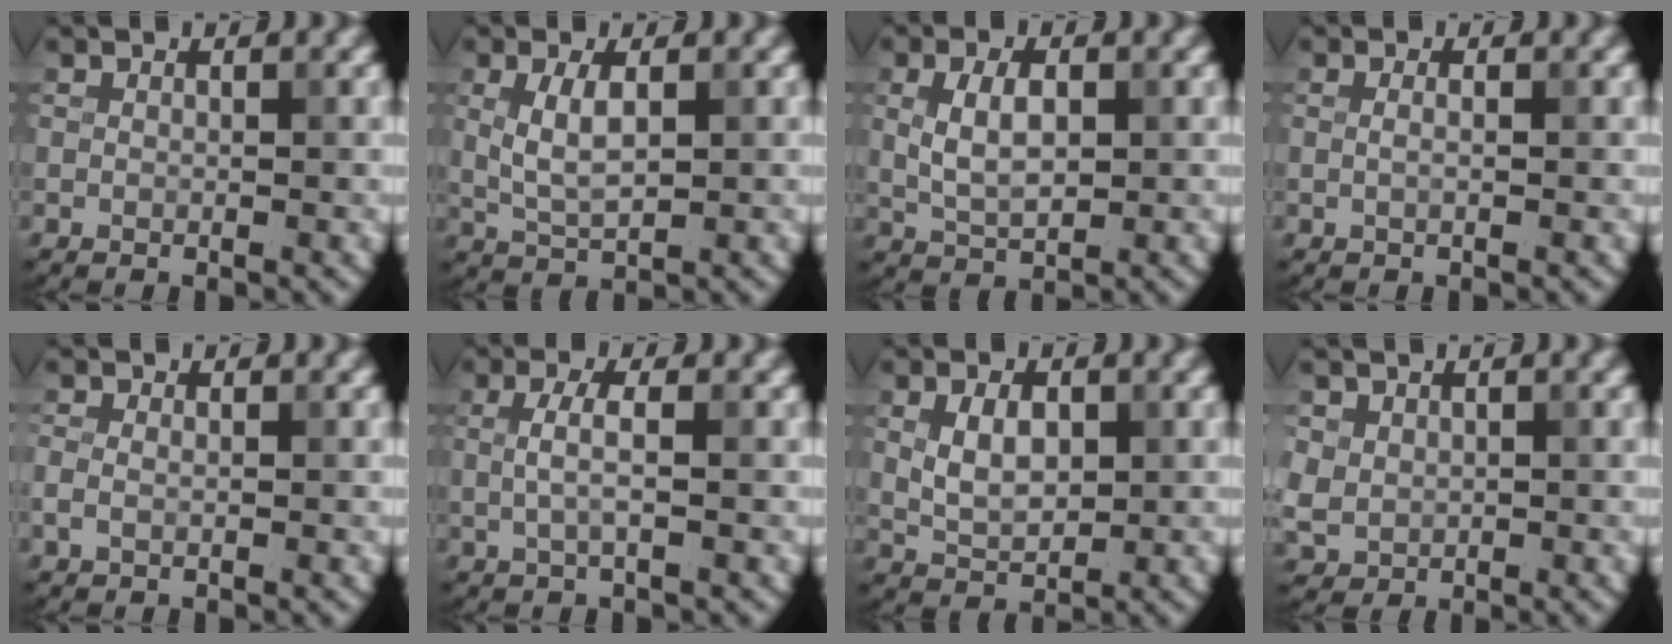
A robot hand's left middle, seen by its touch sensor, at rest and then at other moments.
{"total": 3.2, "force": [0.6, 1.3, 2.8], "torque": [-0.063, 0.000, 0.013]}
{"total": 3.6, "force": [0.5, 2.0, 3.0], "torque": [-0.066, 0.000, 0.012]}
{"total": 0.8, "force": [0.1, 0.3, 0.8], "torque": [-0.012, -0.010, -0.001]}
{"total": 1.1, "force": [-0.3, 0.8, 0.8], "torque": [-0.019, 0.000, -0.008]}
{"total": 2.2, "force": [0.1, 0.5, 2.1], "torque": [-0.045, 0.003, 0.003]}
{"total": 3.6, "force": [0.6, 2.3, 2.8], "torque": [-0.060, 0.000, 0.013]}
{"total": 2.3, "force": [0.5, 2.1, 0.8], "torque": [-0.018, -0.004, 0.015]}